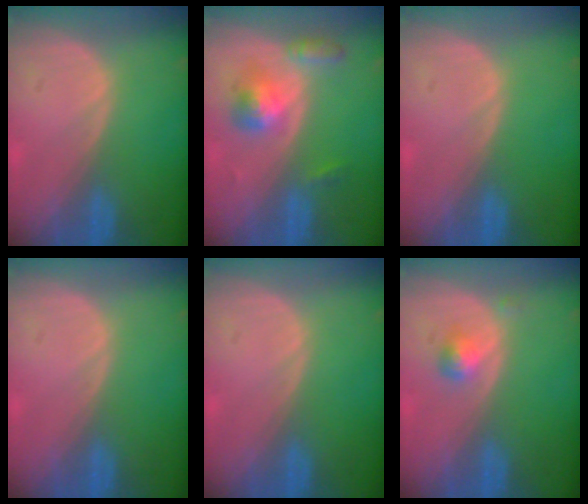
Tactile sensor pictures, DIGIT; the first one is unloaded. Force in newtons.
{"total": 5.2, "press": 4.9, "slide": 1.7}
{"total": 0.0}
{"total": 0.0}
{"total": 0.0}
{"total": 2.2, "press": 2.2, "slide": 0.2}